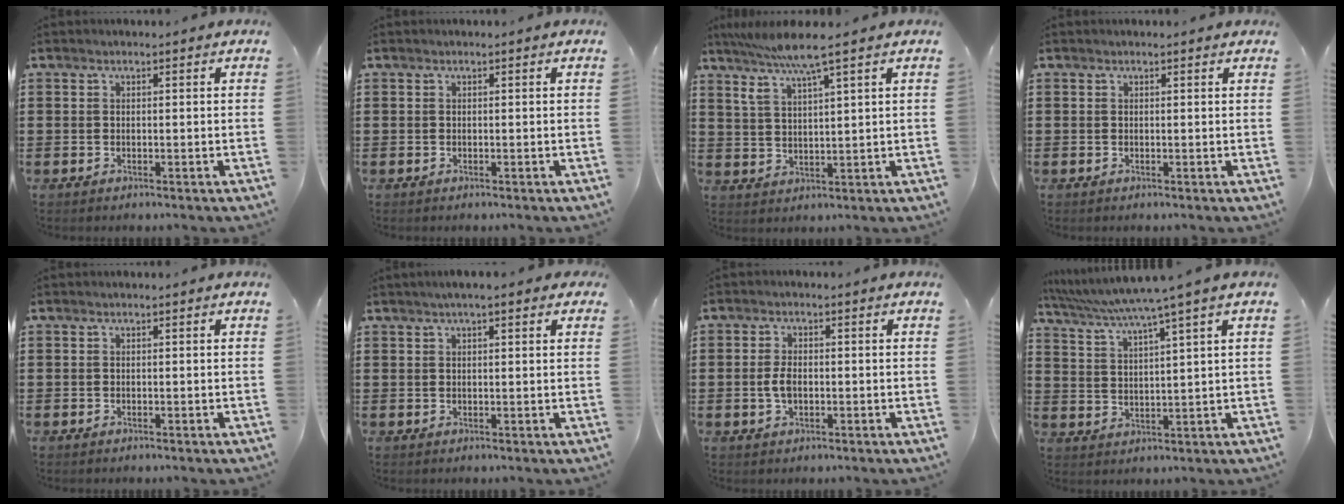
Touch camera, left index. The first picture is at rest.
{"total": 0.0}
{"total": 6.7, "force": [5.0, -0.2, 4.4], "torque": [-0.099, -0.016, 0.085]}
{"total": 0.0}
{"total": 0.0}
{"total": 2.3, "force": [1.5, 0.3, 1.7], "torque": [-0.037, 0.006, 0.026]}
{"total": 3.2, "force": [-0.3, 1.7, 2.8], "torque": [-0.067, -0.001, -0.010]}
{"total": 5.2, "force": [4.0, -1.2, 3.1], "torque": [-0.076, -0.028, 0.062]}